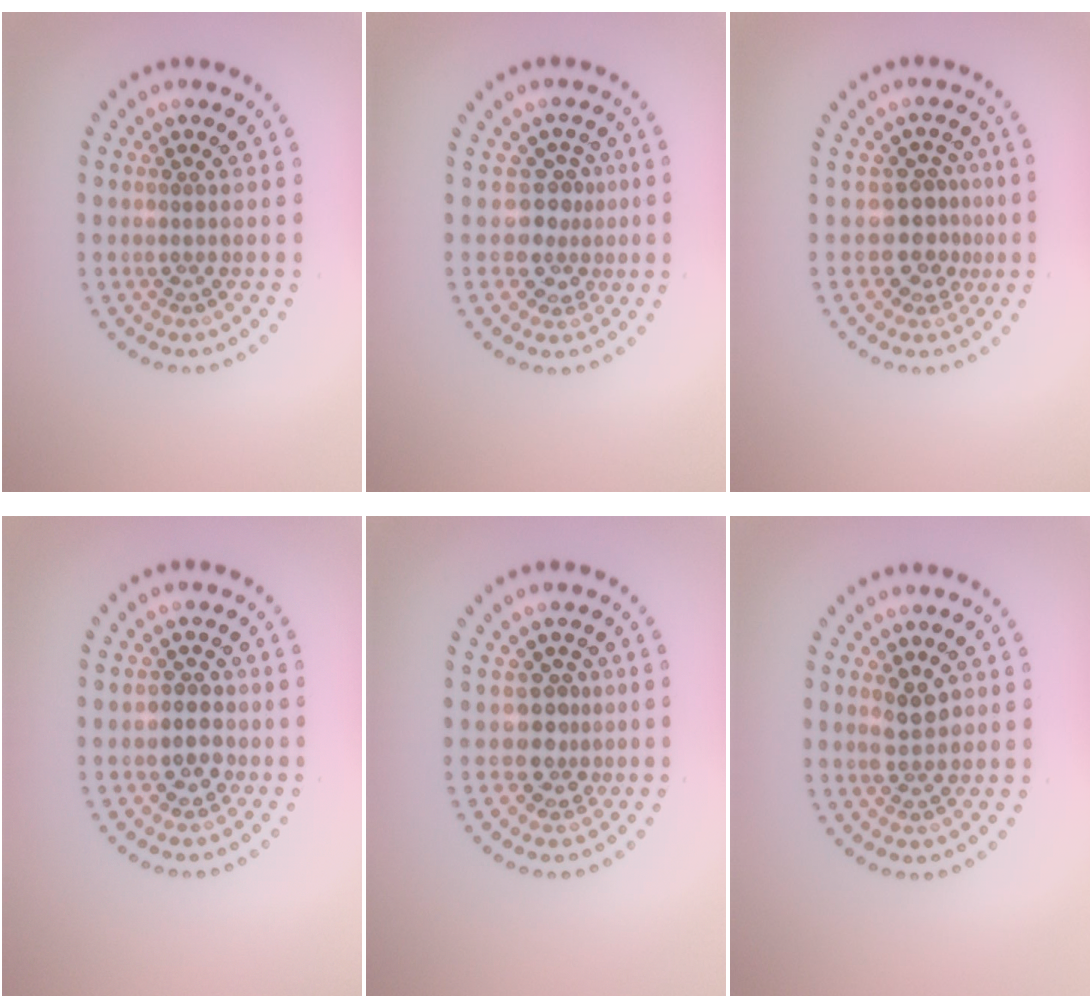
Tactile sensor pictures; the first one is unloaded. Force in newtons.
{"total": 3.0, "press": 2.1, "slide": 2.1}
{"total": 3.3, "press": 2.6, "slide": 2.1}
{"total": 2.6, "press": 2.4, "slide": 1.0}
{"total": 2.6, "press": 2.0, "slide": 1.6}
{"total": 2.3, "press": 2.2, "slide": 0.5}